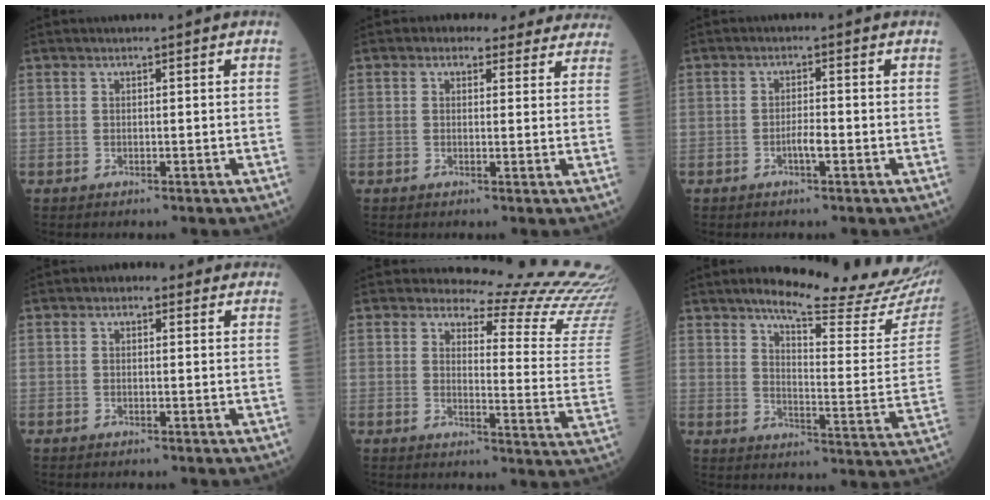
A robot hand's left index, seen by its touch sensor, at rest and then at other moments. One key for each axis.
{"total": 9.0, "fx": 7.8, "fy": 4.2, "fz": 1.4, "tx": 0.016, "ty": 0.015, "tz": 0.066}
{"total": 2.1, "fx": -0.9, "fy": 0.3, "fz": 1.9, "tx": -0.033, "ty": 0.001, "tz": -0.018}
{"total": 2.9, "fx": 1.9, "fy": 1.9, "fz": 1.1, "tx": -0.007, "ty": 0.020, "tz": 0.017}
{"total": 18.9, "fx": 18.8, "fy": 0.5, "fz": 1.3, "tx": 0.003, "ty": -0.175, "tz": 0.180}
{"total": 19.9, "fx": 17.2, "fy": 0.9, "fz": 10.0, "tx": -0.137, "ty": -0.076, "tz": 0.211}